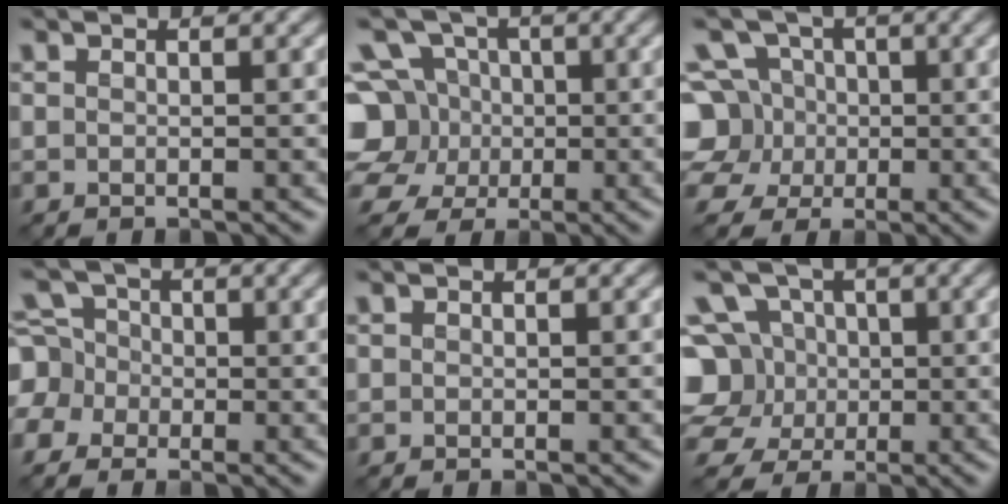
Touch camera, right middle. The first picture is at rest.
{"total": 10.5, "force": [0.0, 9.5, 4.5], "torque": [-0.103, 0.027, -0.039]}
{"total": 9.3, "force": [0.0, 8.4, 4.0], "torque": [-0.088, 0.026, -0.042]}
{"total": 6.8, "force": [-2.1, 6.0, 2.5], "torque": [-0.058, 0.016, -0.074]}
{"total": 0.0}
{"total": 9.6, "force": [0.8, 8.6, 4.1], "torque": [-0.091, 0.028, -0.019]}